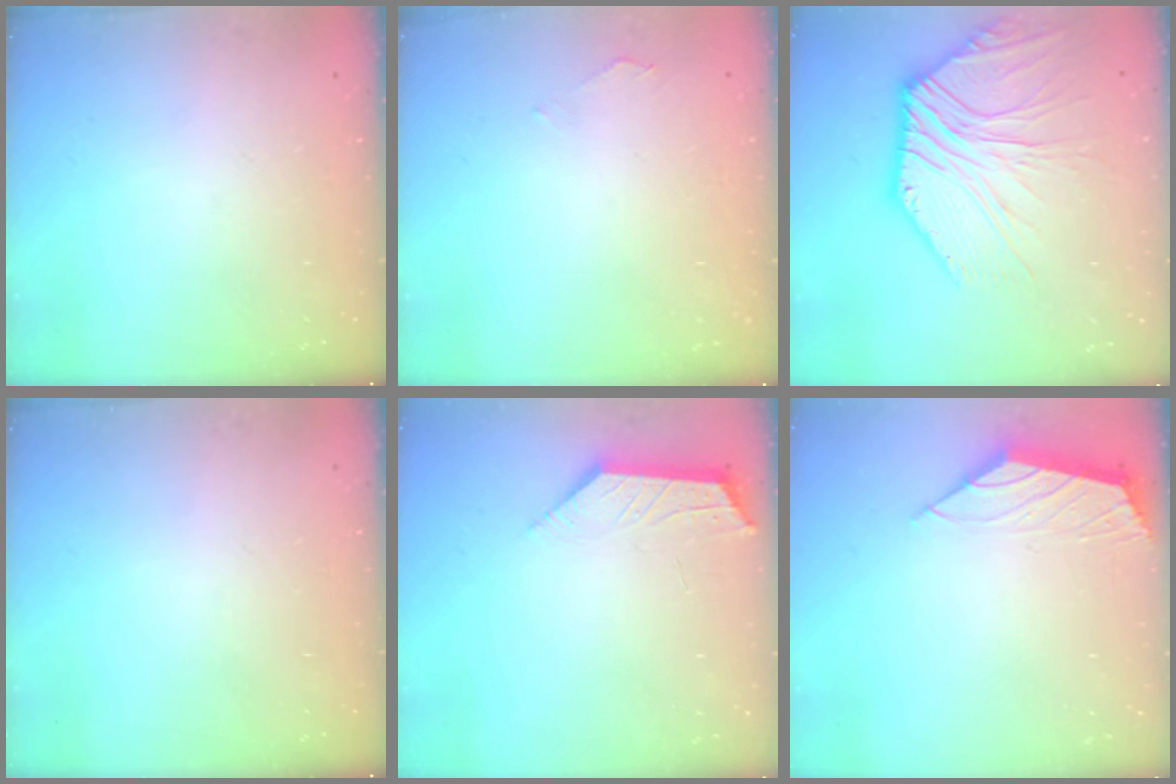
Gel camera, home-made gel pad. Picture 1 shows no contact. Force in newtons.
{"total": 1.0, "press": 1.0, "slide": 0.2}
{"total": 9.8, "press": 9.8, "slide": 0.8}
{"total": 0.0}
{"total": 2.3, "press": 2.2, "slide": 0.5}
{"total": 2.0, "press": 2.0, "slide": 0.5}